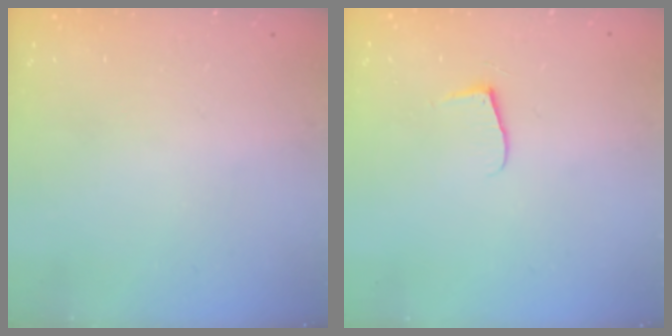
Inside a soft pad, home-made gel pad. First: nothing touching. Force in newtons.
{"total": 5.2, "press": 5.2, "slide": 0.5}